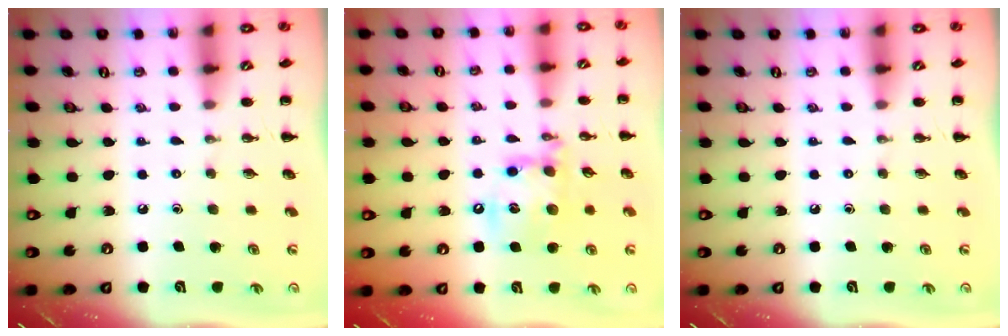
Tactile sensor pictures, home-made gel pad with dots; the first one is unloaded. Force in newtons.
{"total": 14.7, "press": 14.5, "slide": 2.7}
{"total": 0.0}